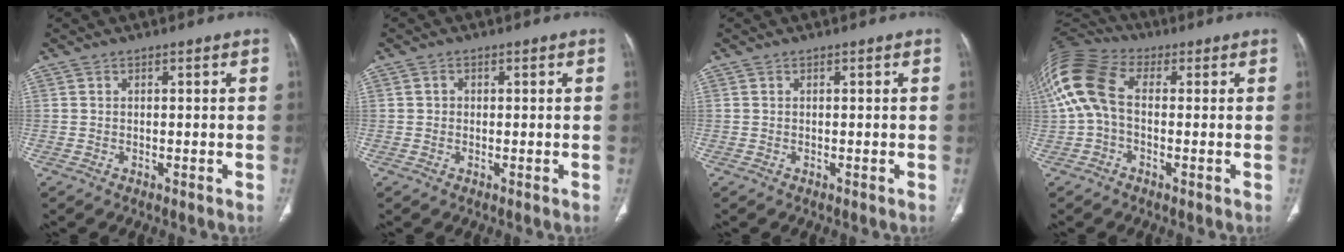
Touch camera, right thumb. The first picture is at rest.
{"total": 1.0, "force": [0.1, 0.9, 0.3], "torque": [-0.002, 0.003, 0.000]}
{"total": 0.0}
{"total": 14.6, "force": [1.0, 9.3, 11.2], "torque": [-0.257, 0.034, 0.010]}